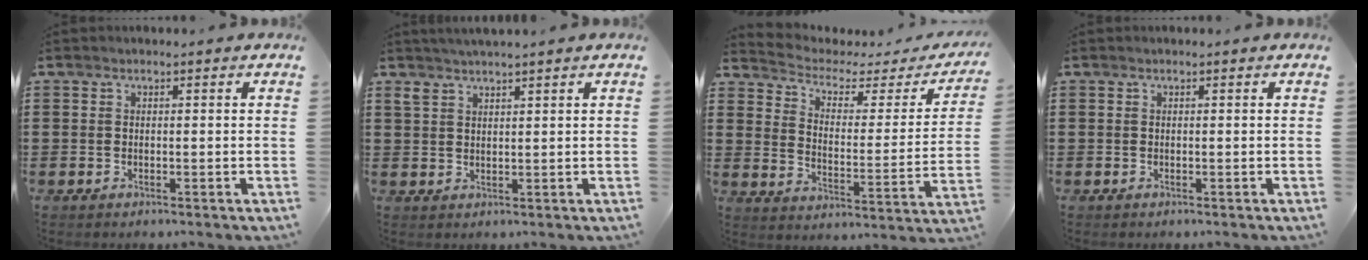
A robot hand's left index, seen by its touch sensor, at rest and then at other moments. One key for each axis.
{"total": 1.7, "fx": 1.6, "fy": 0.1, "fz": 0.7, "tx": -0.017, "ty": 0.004, "tz": 0.031}
{"total": 2.6, "fx": 1.8, "fy": 1.3, "fz": 1.3, "tx": -0.043, "ty": -0.019, "tz": 0.021}
{"total": 0.0}